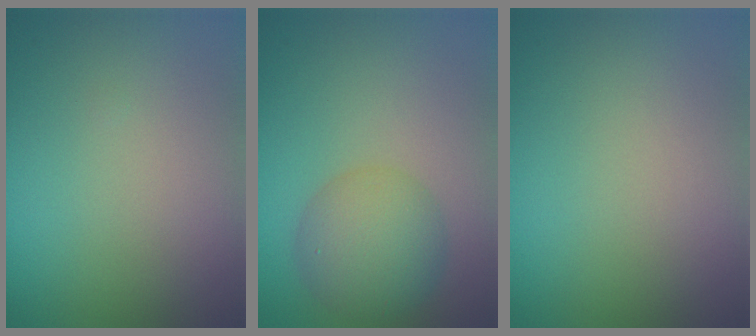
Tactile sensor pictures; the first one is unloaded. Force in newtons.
{"total": 4.9, "press": 4.9, "slide": 0.2}
{"total": 0.0}